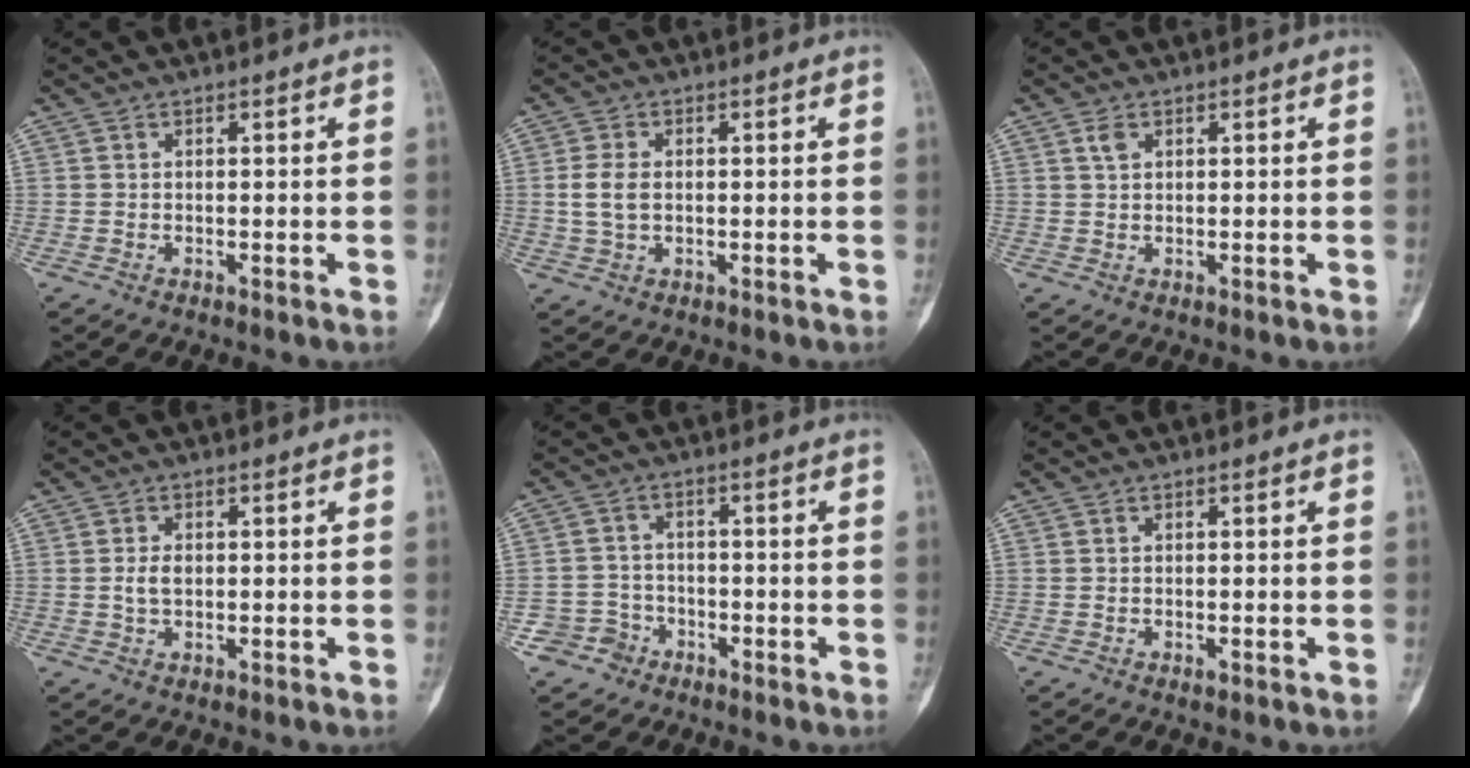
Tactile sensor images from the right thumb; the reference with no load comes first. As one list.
[{"total": 4.3, "force": [0.2, 2.8, 3.3], "torque": [-0.071, 0.004, 0.004]}, {"total": 1.6, "force": [0.8, 1.0, 1.0], "torque": [-0.018, 0.002, 0.017]}, {"total": 2.5, "force": [0.1, 1.5, 2.0], "torque": [-0.041, 0.002, 0.001]}, {"total": 4.7, "force": [-2.3, 4.1, -0.3], "torque": [0.035, 0.021, -0.042]}, {"total": 0.6, "force": [-0.2, 0.3, 0.5], "torque": [-0.006, -0.001, -0.003]}]